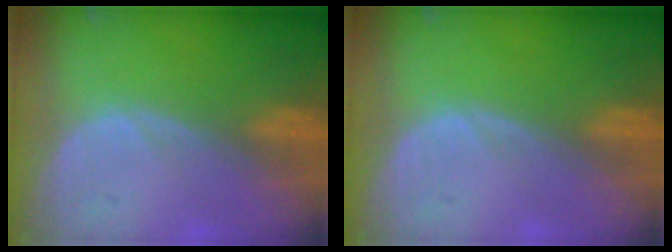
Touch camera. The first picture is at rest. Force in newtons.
{"total": 0.0}